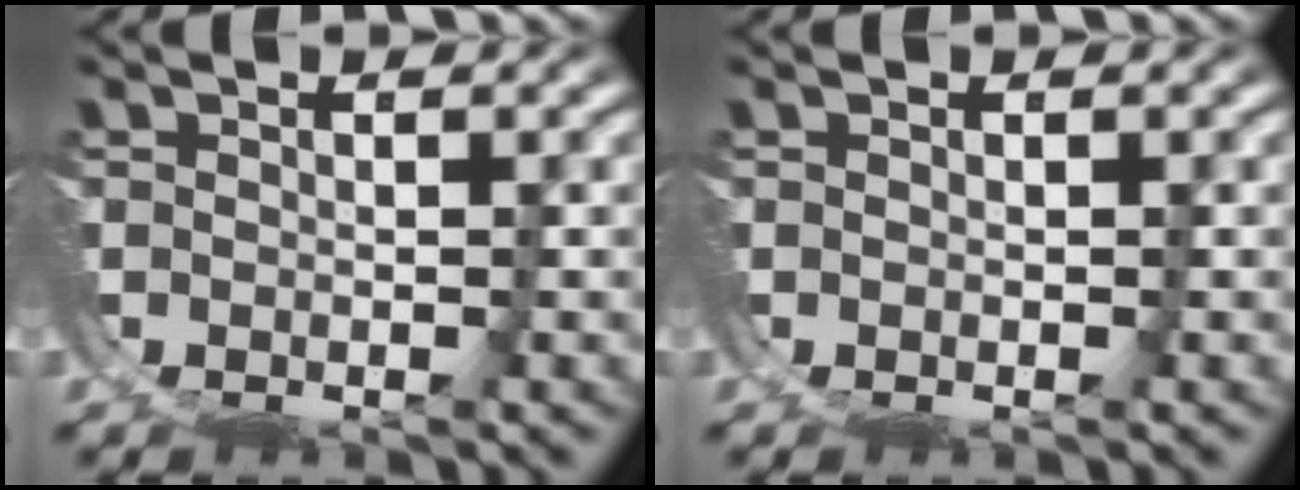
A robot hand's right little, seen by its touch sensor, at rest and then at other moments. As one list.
[{"total": 0.0}]